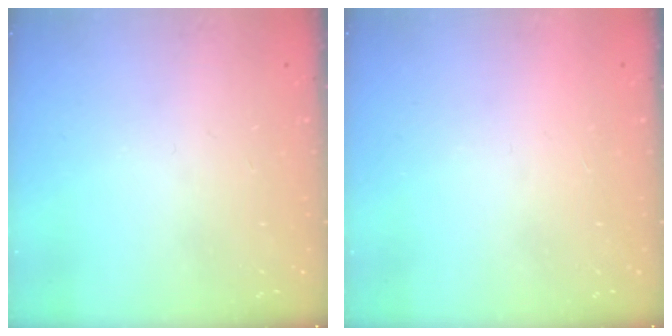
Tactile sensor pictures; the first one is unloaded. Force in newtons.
{"total": 1.5, "press": 1.5, "slide": 0.1}